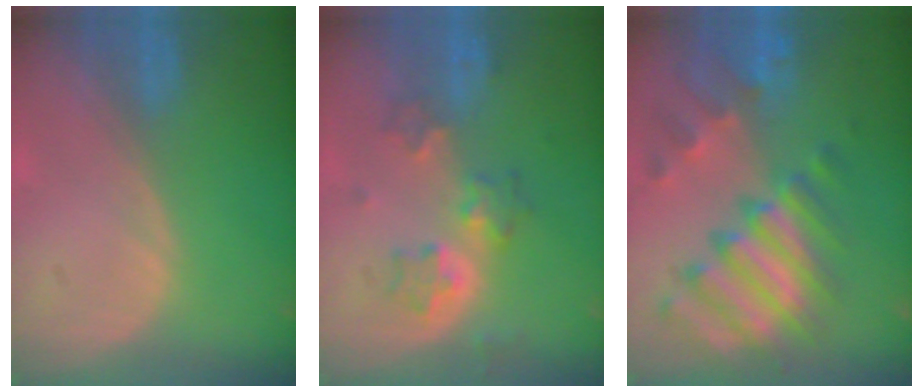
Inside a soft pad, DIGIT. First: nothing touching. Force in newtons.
{"total": 5.8, "press": 5.4, "slide": 2.0}
{"total": 11.5, "press": 9.9, "slide": 5.9}